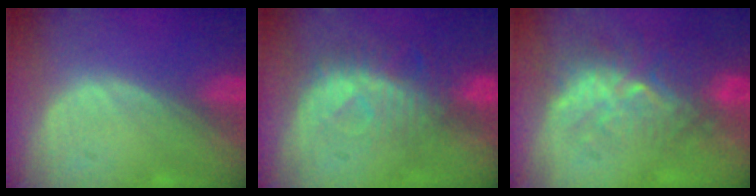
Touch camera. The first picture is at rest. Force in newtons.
{"total": 8.1, "press": 7.4, "slide": 3.3}
{"total": 9.1, "press": 8.5, "slide": 3.4}